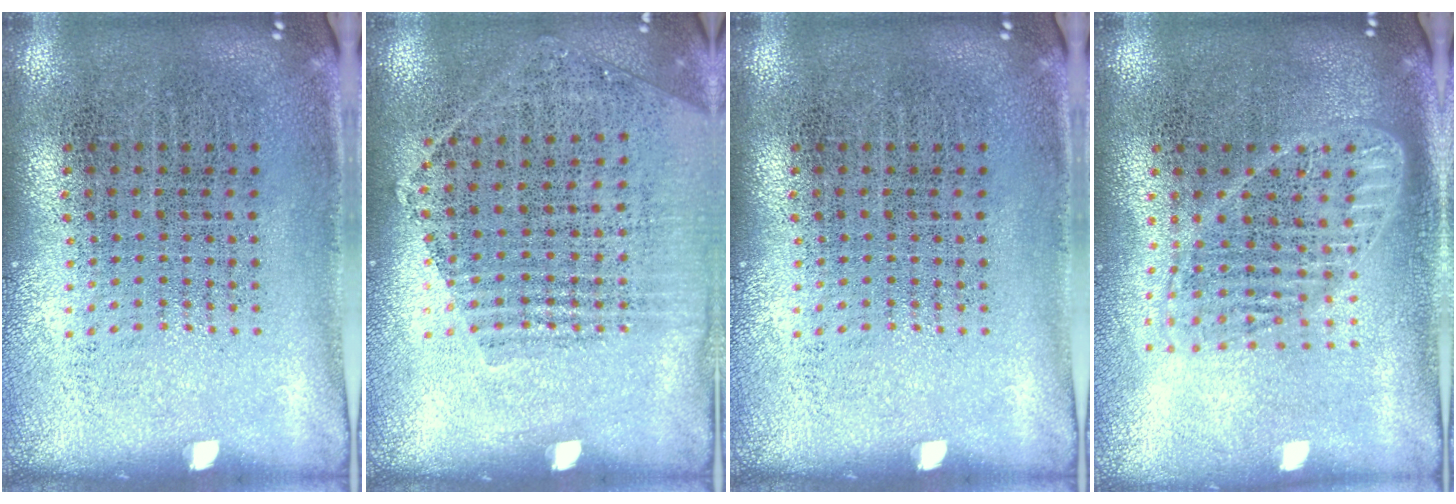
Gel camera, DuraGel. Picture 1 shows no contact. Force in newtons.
{"total": 1.2, "press": 1.1, "slide": 0.5}
{"total": 0.0}
{"total": 1.8, "press": 1.5, "slide": 0.9}